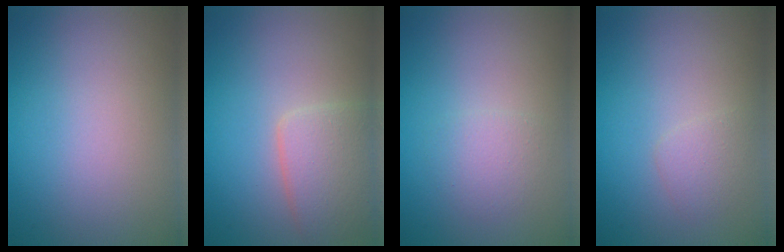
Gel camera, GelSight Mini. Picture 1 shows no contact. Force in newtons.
{"total": 3.8, "press": 3.8, "slide": 0.1}
{"total": 1.6, "press": 1.6, "slide": 0.0}
{"total": 1.4, "press": 1.4, "slide": 0.1}